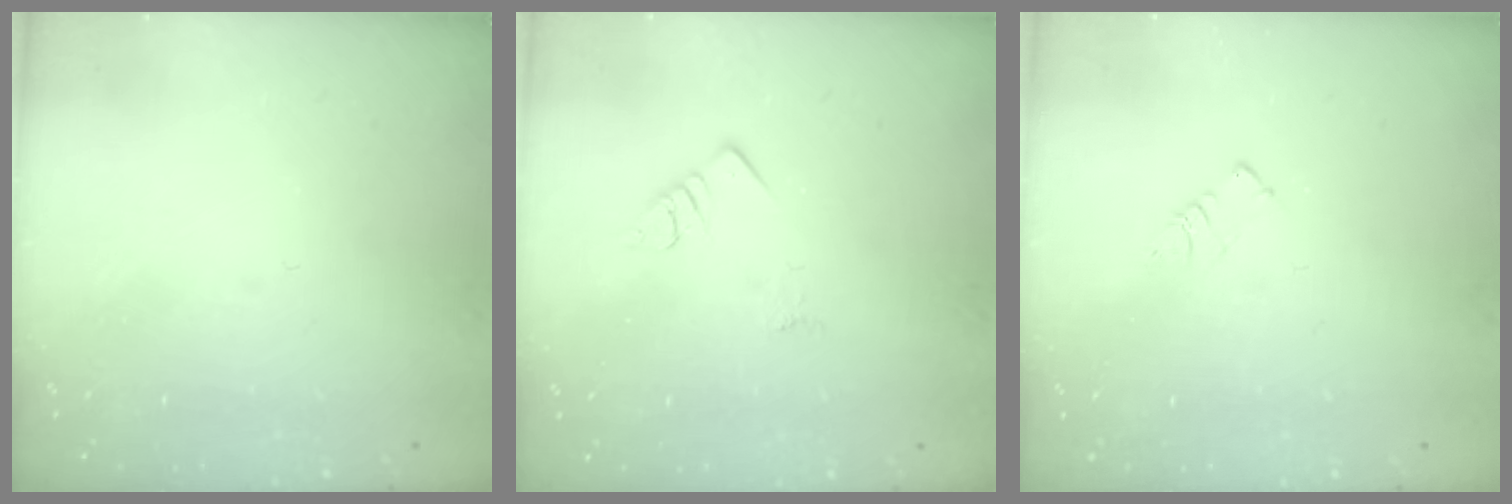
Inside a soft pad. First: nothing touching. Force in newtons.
{"total": 3.1, "press": 3.1, "slide": 0.4}
{"total": 2.6, "press": 2.6, "slide": 0.3}